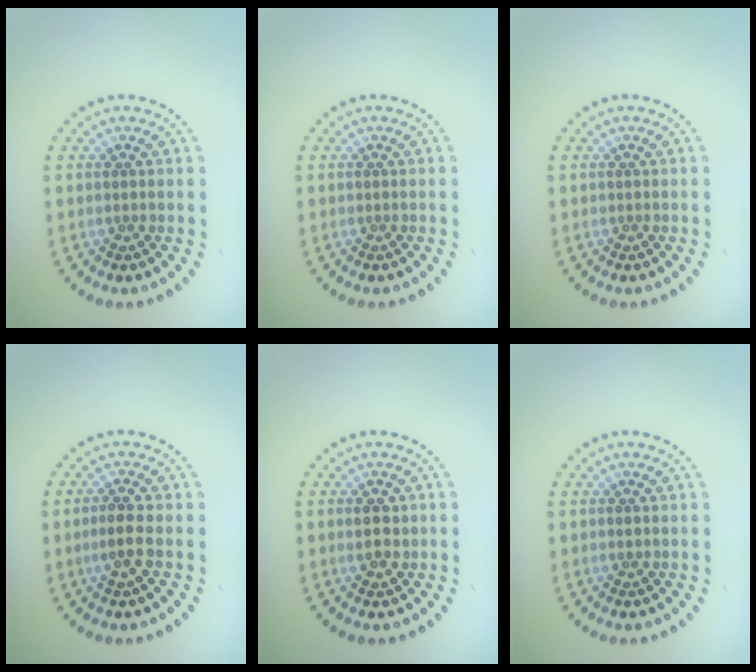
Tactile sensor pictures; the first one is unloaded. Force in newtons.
{"total": 0.0}
{"total": 0.0}
{"total": 2.1, "press": 2.0, "slide": 0.5}
{"total": 2.1, "press": 2.1, "slide": 0.2}
{"total": 0.6, "press": 0.6, "slide": 0.1}